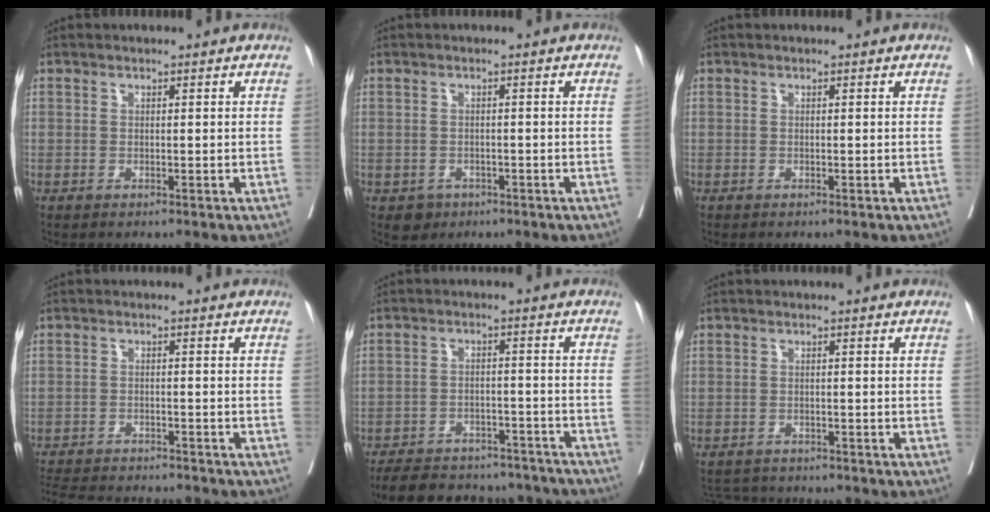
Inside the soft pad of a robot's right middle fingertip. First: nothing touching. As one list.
[{"total": 2.3, "force": [-1.3, 1.9, 0.4], "torque": [-0.003, 0.005, -0.016]}, {"total": 1.1, "force": [-1.0, 0.5, 0.0], "torque": [-0.004, -0.001, -0.017]}, {"total": 11.9, "force": [-11.0, 2.3, 3.9], "torque": [-0.076, -0.004, -0.156]}, {"total": 17.5, "force": [-15.7, 5.6, 5.2], "torque": [-0.109, 0.006, -0.208]}, {"total": 3.8, "force": [-3.7, 0.9, 0.0], "torque": [0.004, -0.009, -0.059]}]